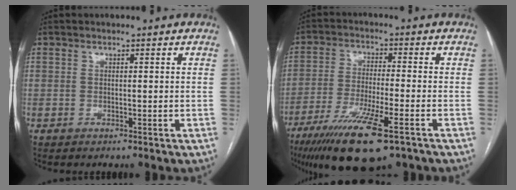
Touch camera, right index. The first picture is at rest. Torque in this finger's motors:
{"motor_torque": [1.54, -0.60, 0.88, 0.21]}